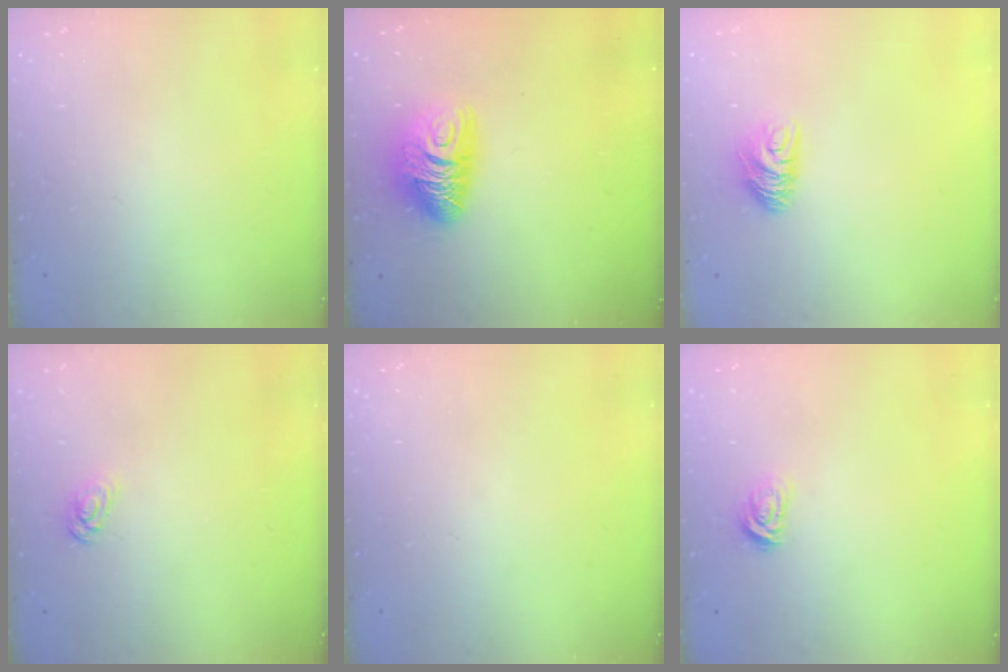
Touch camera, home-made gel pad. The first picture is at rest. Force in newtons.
{"total": 10.6, "press": 10.6, "slide": 0.5}
{"total": 7.3, "press": 7.3, "slide": 0.4}
{"total": 3.4, "press": 3.4, "slide": 0.3}
{"total": 0.0}
{"total": 3.3, "press": 3.3, "slide": 0.1}